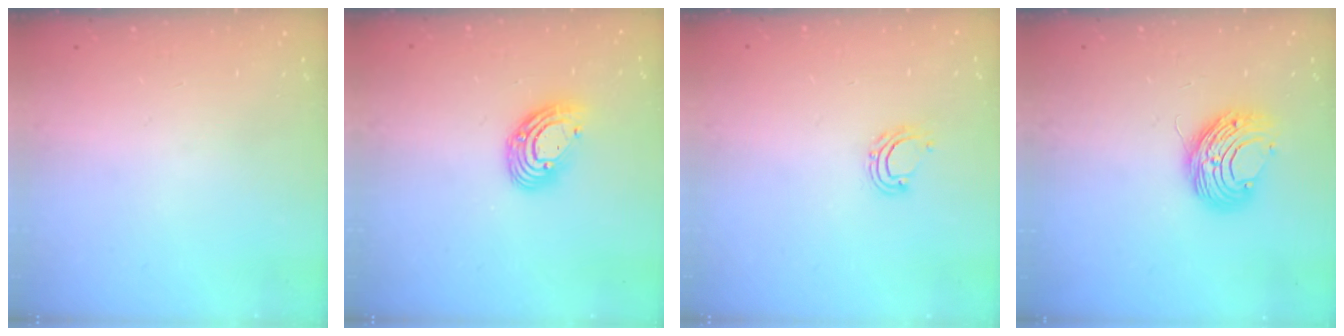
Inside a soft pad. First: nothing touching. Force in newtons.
{"total": 10.5, "press": 10.4, "slide": 1.1}
{"total": 6.1, "press": 6.0, "slide": 1.1}
{"total": 8.8, "press": 8.8, "slide": 0.3}